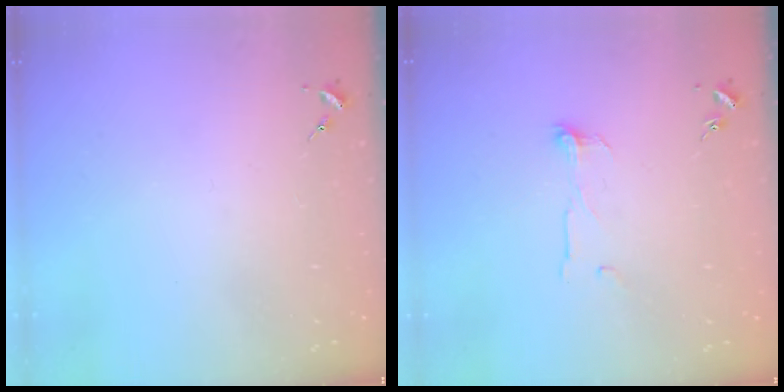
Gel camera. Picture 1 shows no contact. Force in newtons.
{"total": 6.0, "press": 6.0, "slide": 0.5}